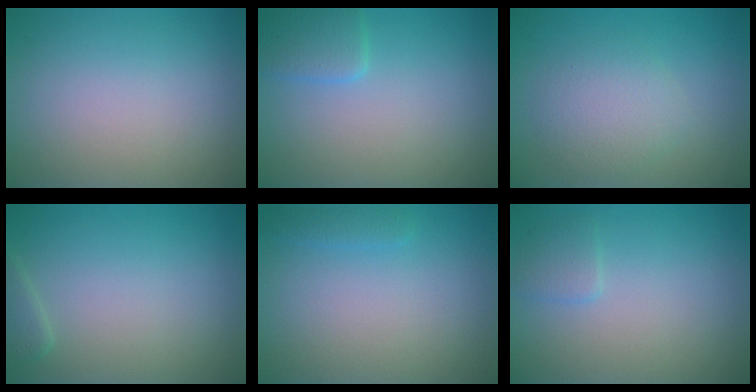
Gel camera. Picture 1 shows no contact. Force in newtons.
{"total": 2.1, "press": 2.1, "slide": 0.1}
{"total": 3.0, "press": 3.0, "slide": 0.1}
{"total": 1.2, "press": 1.2, "slide": 0.1}
{"total": 0.9, "press": 0.9, "slide": 0.0}
{"total": 1.2, "press": 1.2, "slide": 0.1}